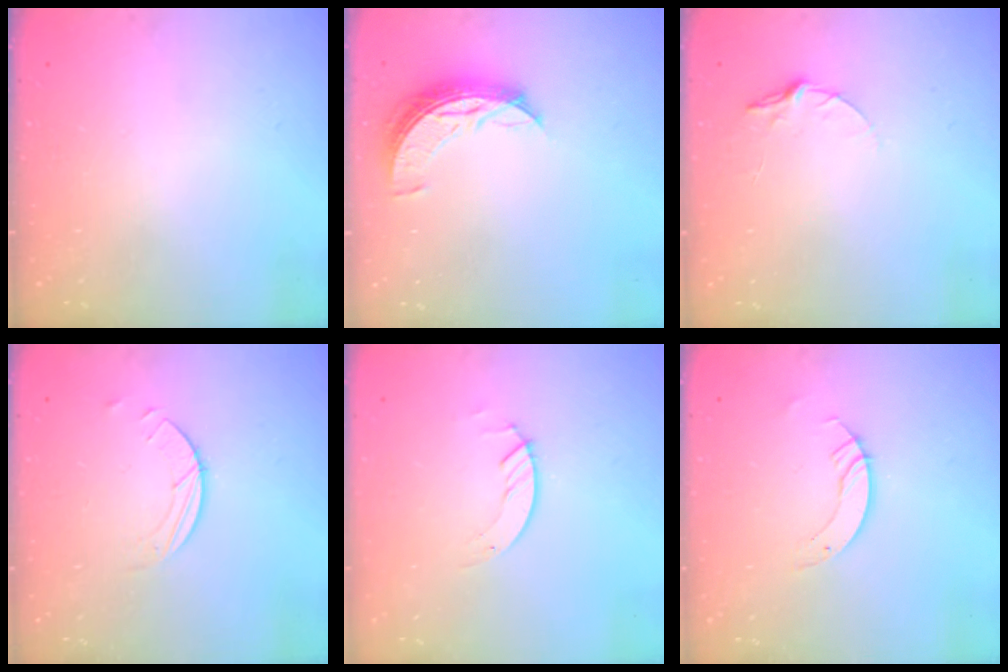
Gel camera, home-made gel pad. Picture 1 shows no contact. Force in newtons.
{"total": 8.2, "press": 8.1, "slide": 0.3}
{"total": 4.6, "press": 4.6, "slide": 0.4}
{"total": 1.5, "press": 1.5, "slide": 0.1}
{"total": 1.3, "press": 1.3, "slide": 0.2}
{"total": 4.4, "press": 4.4, "slide": 0.1}